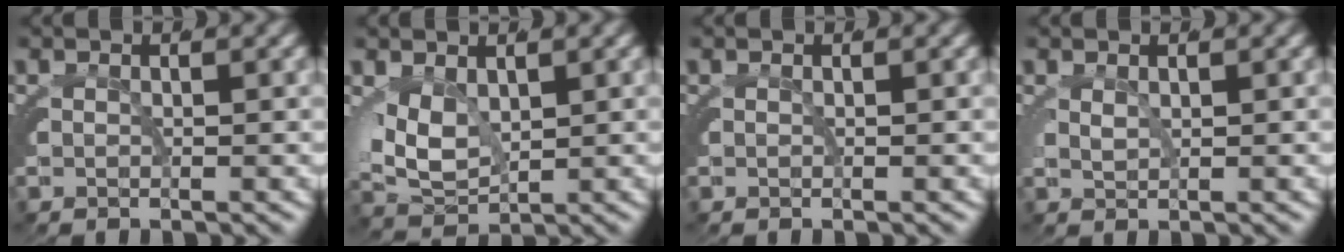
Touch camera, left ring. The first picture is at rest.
{"total": 5.2, "force": [0.7, 3.8, 3.4], "torque": [-0.100, -0.032, 0.032]}
{"total": 0.0}
{"total": 1.2, "force": [0.9, 0.5, 0.7], "torque": [-0.021, -0.013, 0.026]}